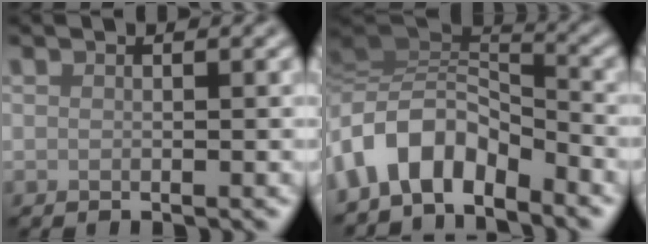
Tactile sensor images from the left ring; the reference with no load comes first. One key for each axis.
{"total": 7.0, "fx": -4.1, "fy": 3.6, "fz": 4.4, "tx": -0.070, "ty": 0.008, "tz": -0.085}